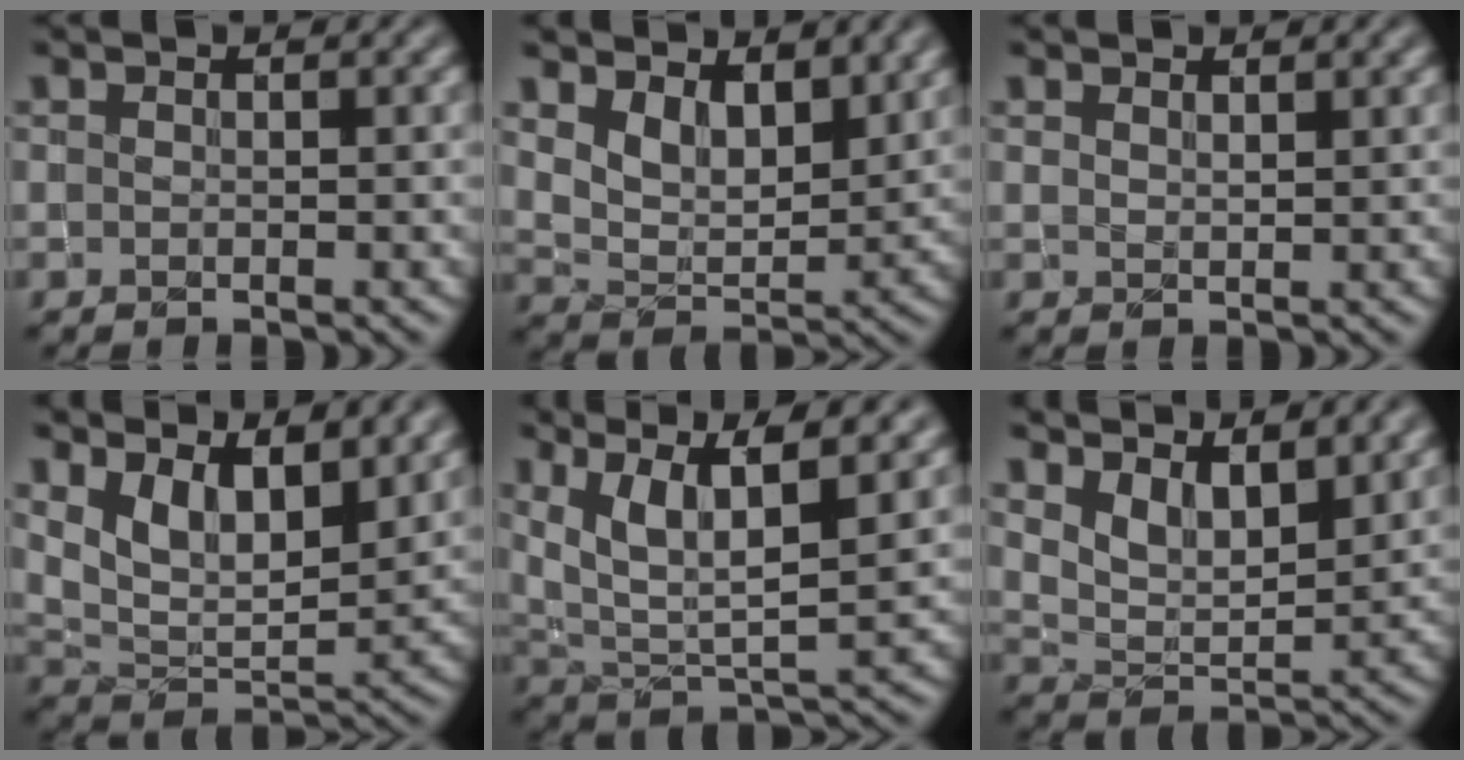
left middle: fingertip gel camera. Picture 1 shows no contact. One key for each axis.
{"total": 4.4, "fx": 2.8, "fy": 2.4, "fz": 2.4, "tx": -0.056, "ty": -0.015, "tz": 0.046}
{"total": 1.1, "fx": 1.0, "fy": 0.2, "fz": 0.3, "tx": -0.010, "ty": -0.001, "tz": 0.020}
{"total": 7.2, "fx": 3.9, "fy": 3.5, "fz": 5.0, "tx": -0.094, "ty": -0.013, "tz": 0.071}
{"total": 9.2, "fx": 4.7, "fy": 3.0, "fz": 7.3, "tx": -0.137, "ty": 0.009, "tz": 0.078}
{"total": 5.5, "fx": 3.8, "fy": 2.3, "fz": 3.2, "tx": -0.062, "ty": -0.005, "tz": 0.062}